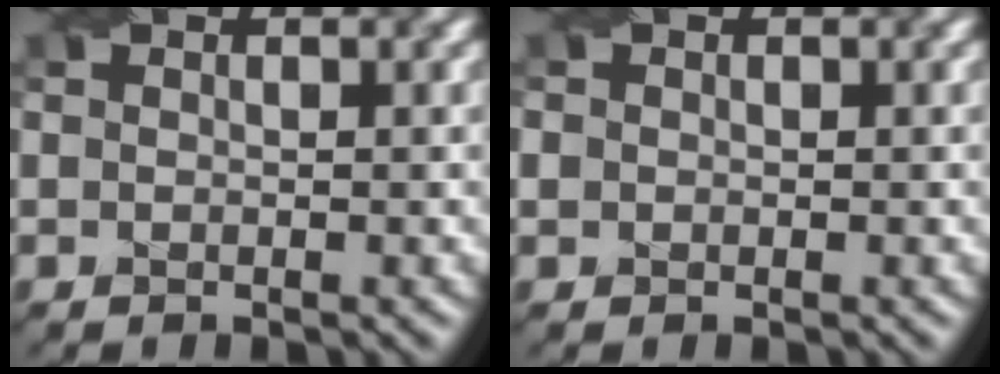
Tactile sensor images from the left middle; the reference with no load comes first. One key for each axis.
{"total": 0.9, "fx": 0.0, "fy": 0.9, "fz": 0.2, "tx": 0.000, "ty": 0.002, "tz": -0.002}